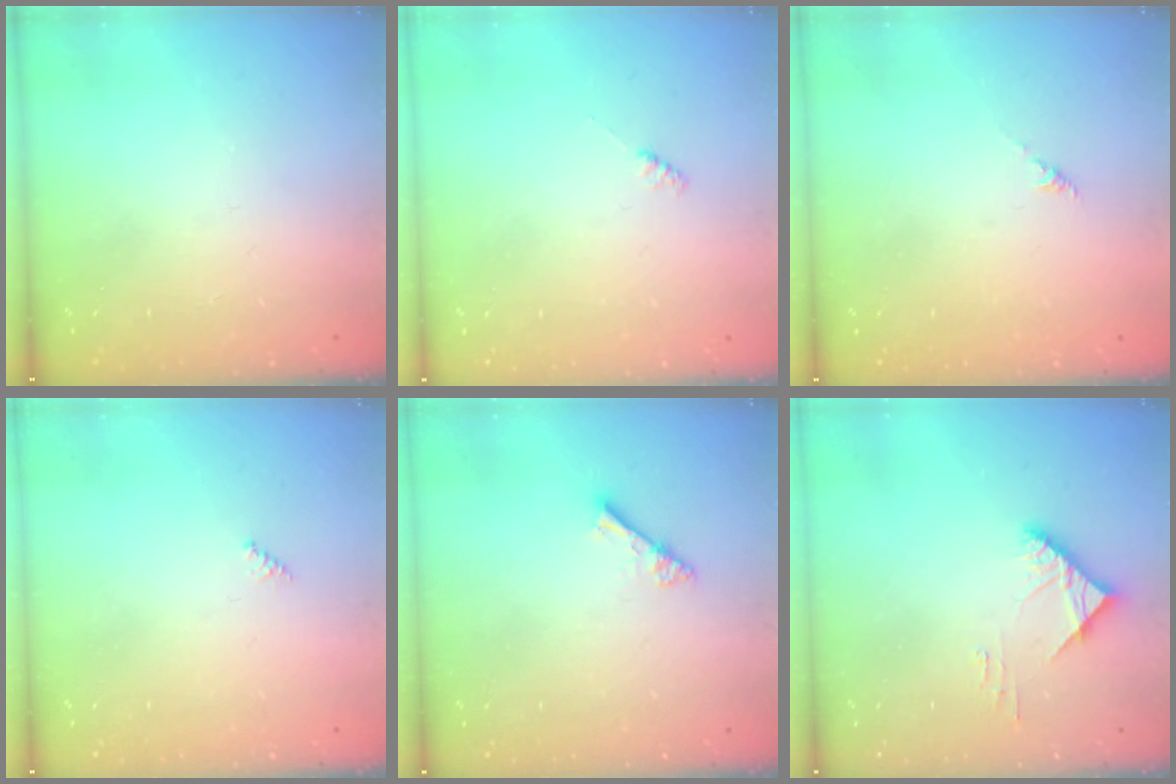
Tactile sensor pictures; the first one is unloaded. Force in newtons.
{"total": 1.9, "press": 1.9, "slide": 0.3}
{"total": 0.0}
{"total": 2.0, "press": 2.0, "slide": 0.2}
{"total": 2.8, "press": 2.8, "slide": 0.3}
{"total": 5.2, "press": 5.1, "slide": 0.7}